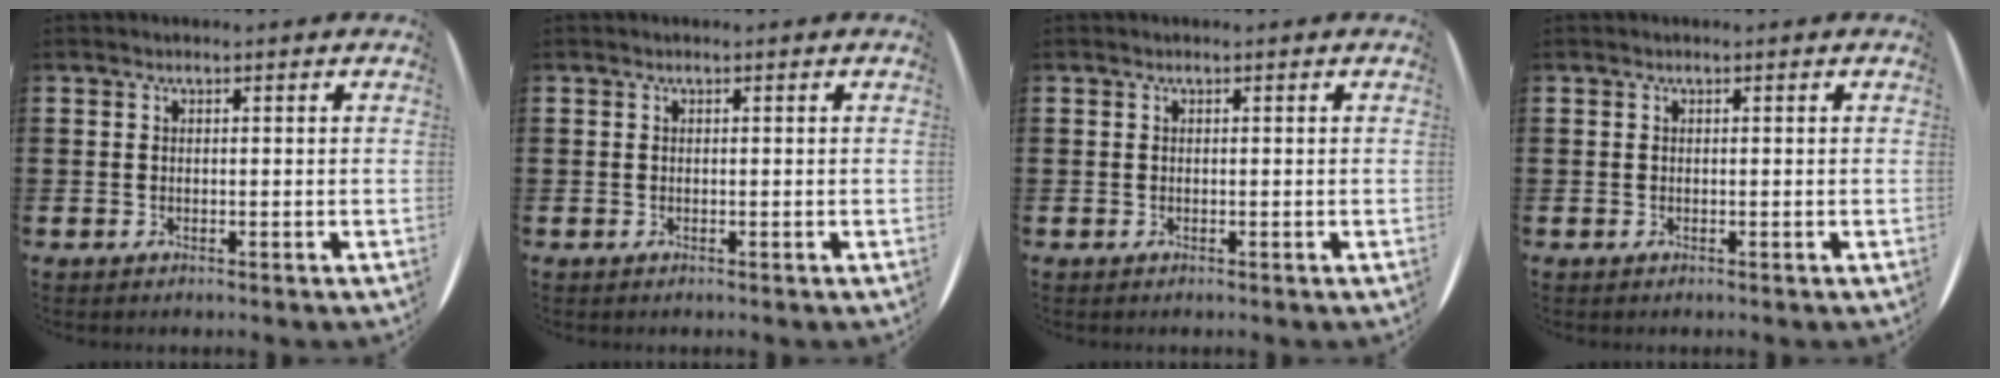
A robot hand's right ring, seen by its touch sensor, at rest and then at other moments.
{"total": 0.0}
{"total": 0.0}
{"total": 0.0}